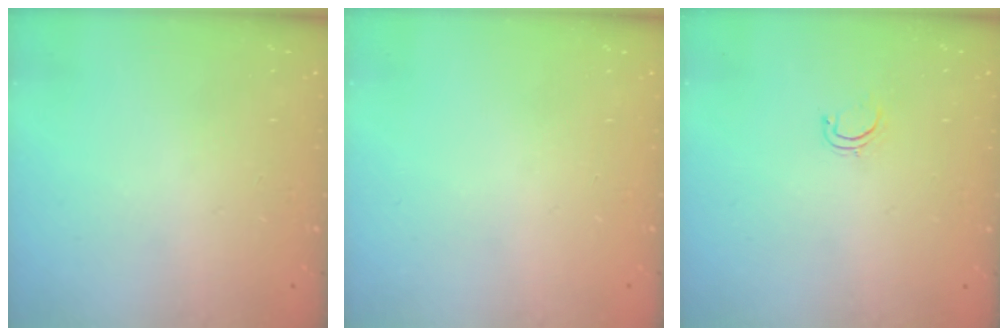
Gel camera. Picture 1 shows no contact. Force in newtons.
{"total": 0.0}
{"total": 4.1, "press": 4.1, "slide": 0.7}